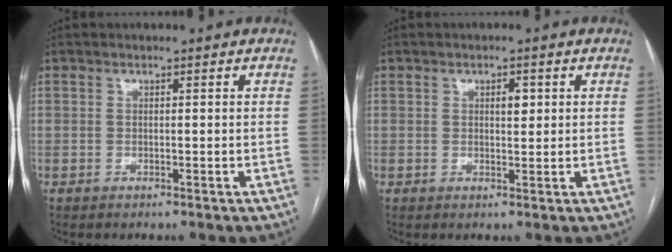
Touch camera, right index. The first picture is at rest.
{"total": 2.2, "force": [0.7, 0.9, 1.9], "torque": [-0.029, -0.001, 0.012]}